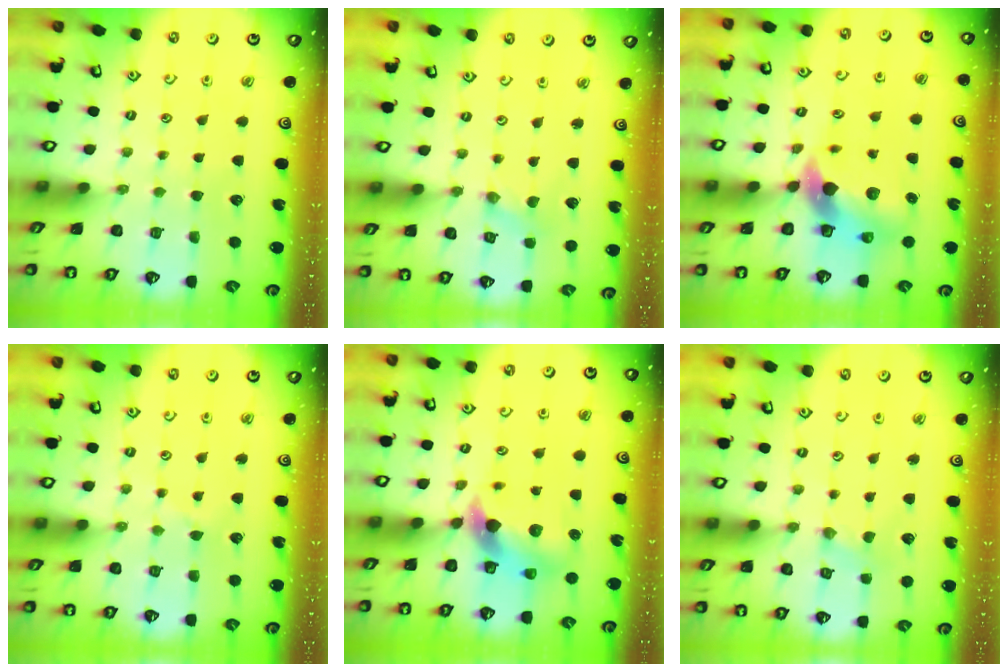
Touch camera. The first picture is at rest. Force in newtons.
{"total": 0.0}
{"total": 8.3, "press": 8.2, "slide": 1.5}
{"total": 2.5, "press": 2.5, "slide": 0.4}
{"total": 6.9, "press": 6.8, "slide": 1.0}
{"total": 0.0}